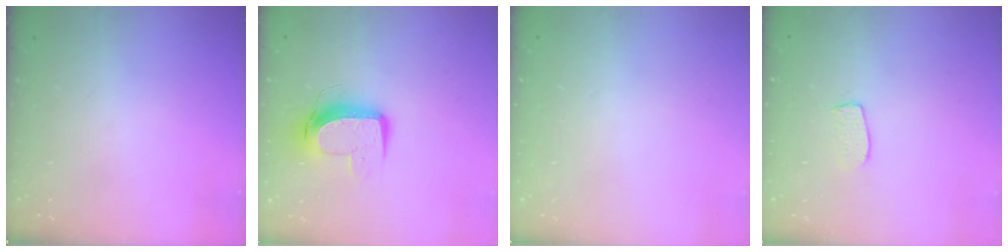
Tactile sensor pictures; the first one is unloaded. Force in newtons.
{"total": 10.6, "press": 10.6, "slide": 0.9}
{"total": 0.0}
{"total": 3.9, "press": 3.9, "slide": 0.3}